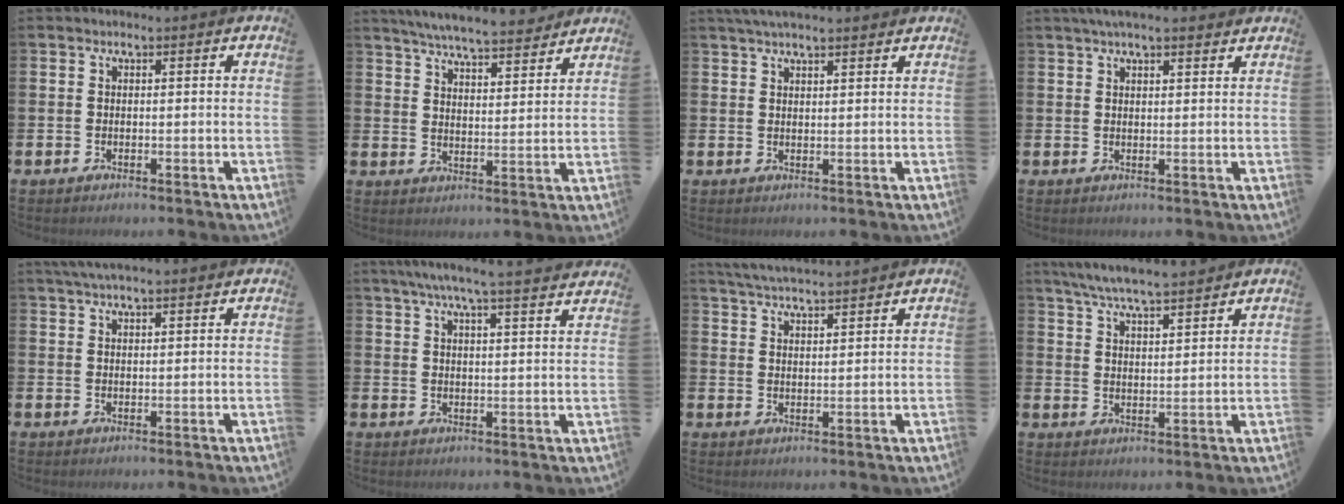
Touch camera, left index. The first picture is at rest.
{"total": 6.5, "force": [6.3, 0.4, 1.5], "torque": [-0.036, -0.044, 0.108]}
{"total": 3.2, "force": [2.9, 0.5, 1.3], "torque": [-0.026, -0.003, 0.053]}
{"total": 3.4, "force": [3.0, 0.6, 1.4], "torque": [-0.022, -0.008, 0.052]}
{"total": 3.4, "force": [3.0, 0.4, 1.5], "torque": [-0.030, -0.001, 0.054]}
{"total": 6.5, "force": [6.0, -0.2, 2.4], "torque": [-0.061, -0.028, 0.106]}
{"total": 4.5, "force": [4.5, -0.1, 0.6], "torque": [-0.029, -0.021, 0.082]}
{"total": 6.5, "force": [6.3, 0.4, 1.7], "torque": [-0.055, -0.028, 0.113]}